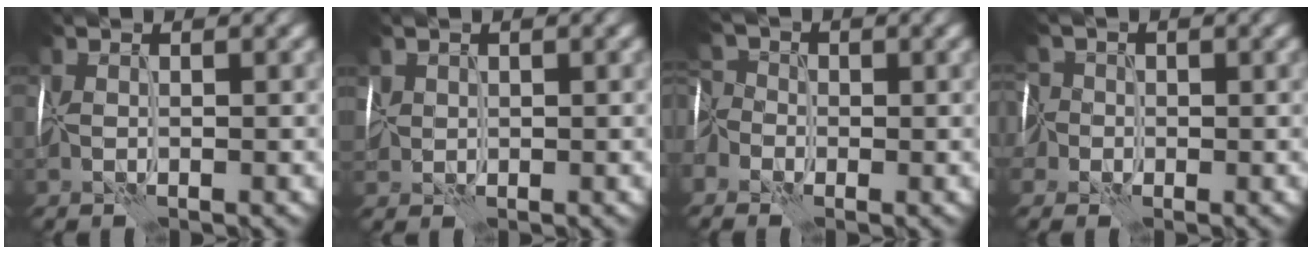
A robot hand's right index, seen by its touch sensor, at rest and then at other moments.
{"total": 1.2, "force": [0.4, 1.1, 0.3], "torque": [-0.014, 0.002, 0.008]}
{"total": 5.9, "force": [-2.2, 4.3, 3.3], "torque": [-0.080, 0.009, -0.054]}
{"total": 5.8, "force": [-0.1, 4.8, 3.2], "torque": [-0.059, 0.028, -0.044]}